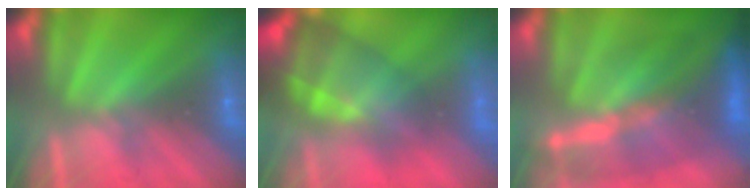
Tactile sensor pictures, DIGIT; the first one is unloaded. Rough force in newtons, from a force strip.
{"total": 7.0}
{"total": 10.3}